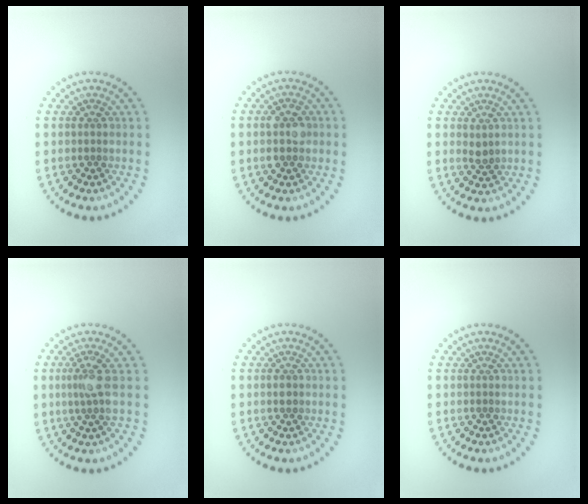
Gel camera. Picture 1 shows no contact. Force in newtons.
{"total": 2.8, "press": 2.8, "slide": 0.1}
{"total": 0.9, "press": 0.8, "slide": 0.3}
{"total": 2.1, "press": 1.6, "slide": 1.4}
{"total": 1.0, "press": 1.0, "slide": 0.1}
{"total": 0.0}